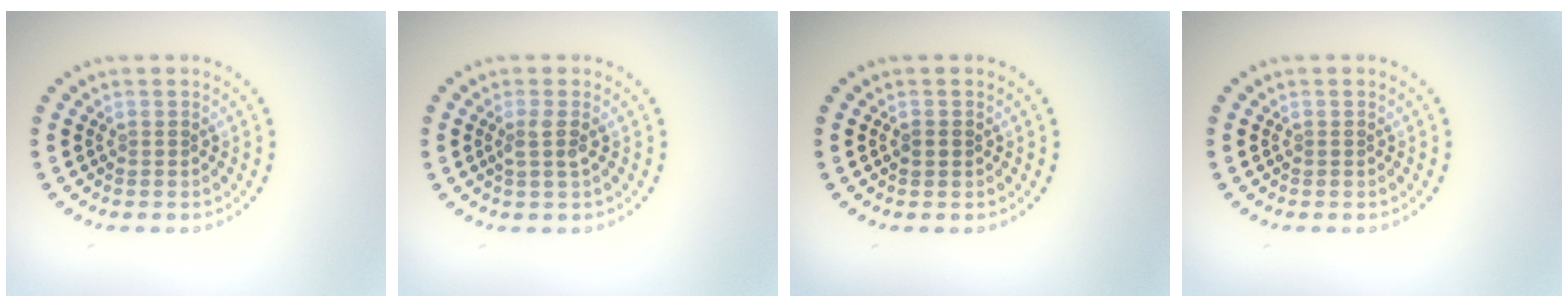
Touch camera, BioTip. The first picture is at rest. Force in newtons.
{"total": 1.5, "press": 1.1, "slide": 0.9}
{"total": 1.0, "press": 0.9, "slide": 0.2}
{"total": 0.0}